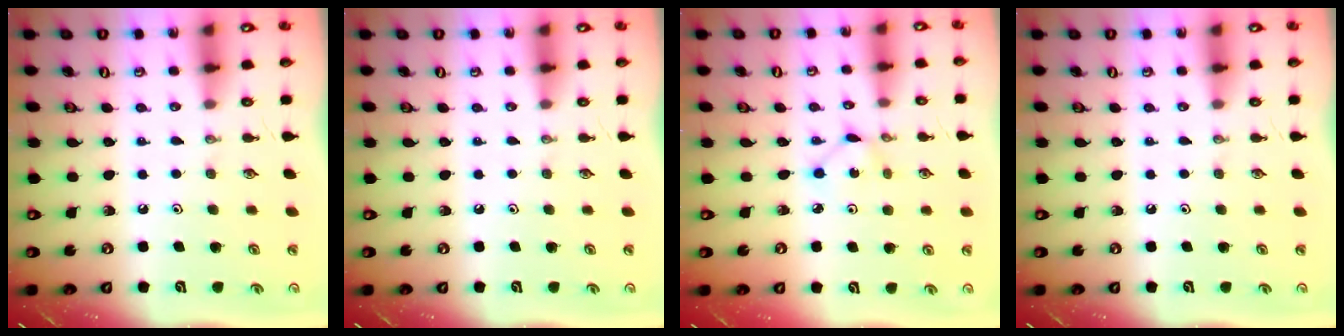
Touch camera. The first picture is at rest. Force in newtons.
{"total": 0.0}
{"total": 1.9, "press": 1.9, "slide": 0.2}
{"total": 0.0}